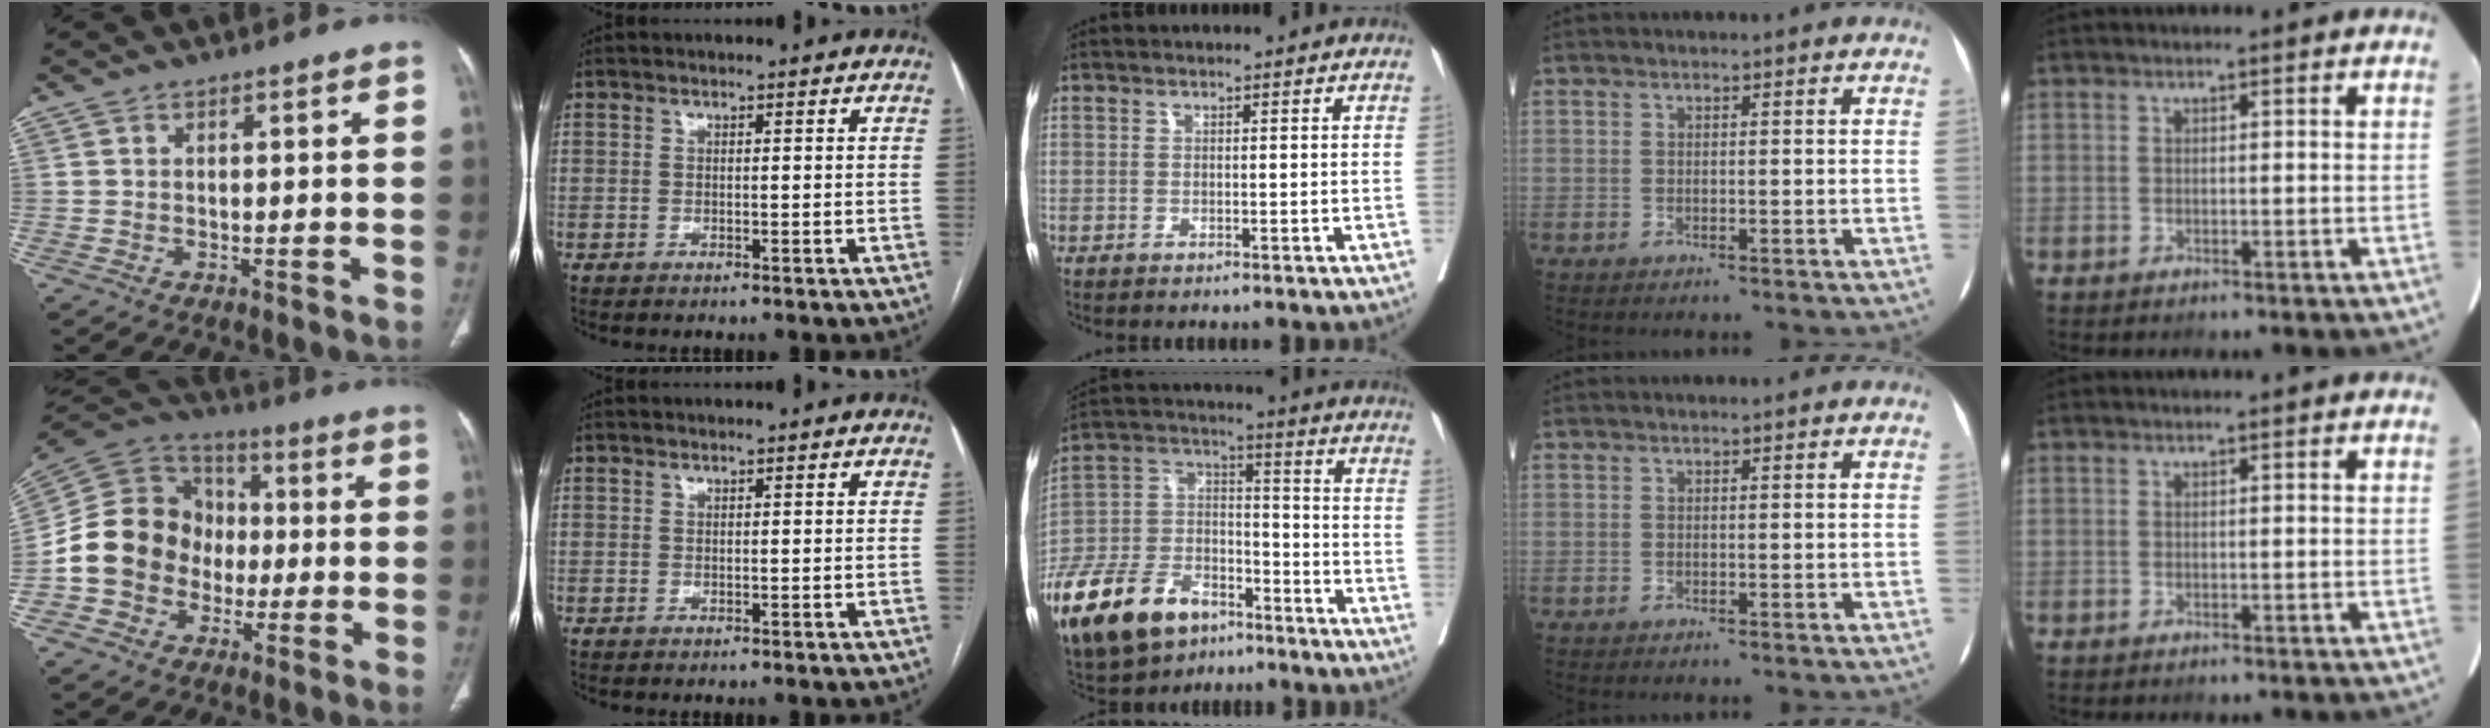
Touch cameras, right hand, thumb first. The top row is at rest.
{"thumb": {"total": 16.1, "force": [-2.8, 14.3, 6.8], "torque": [-0.096, 0.045, -0.052]}, "middle": {"total": 22.1, "force": [-14.7, 11.5, 11.8], "torque": [-0.314, -0.013, -0.270]}}